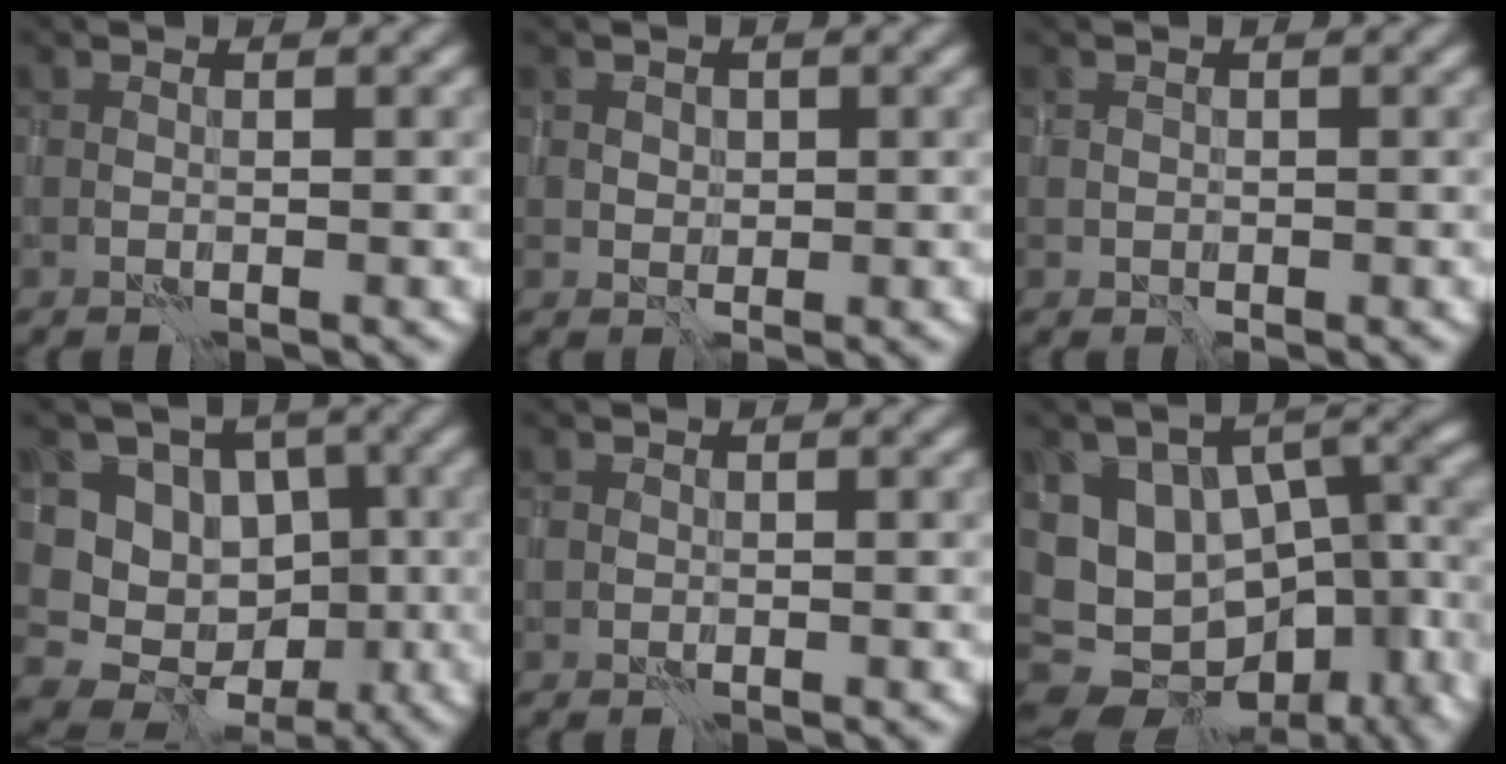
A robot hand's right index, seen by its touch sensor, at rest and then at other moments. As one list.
[{"total": 0.9, "force": [0.4, 0.8, -0.1], "torque": [0.003, -0.001, 0.008]}, {"total": 0.6, "force": [0.1, 0.6, -0.2], "torque": [0.007, -0.002, 0.004]}, {"total": 9.5, "force": [-0.1, 8.7, 4.0], "torque": [-0.034, 0.016, -0.027]}, {"total": 0.8, "force": [0.0, 0.8, 0.0], "torque": [0.003, -0.001, 0.002]}, {"total": 15.1, "force": [-4.7, 10.8, 9.4], "torque": [-0.145, -0.023, -0.023]}]